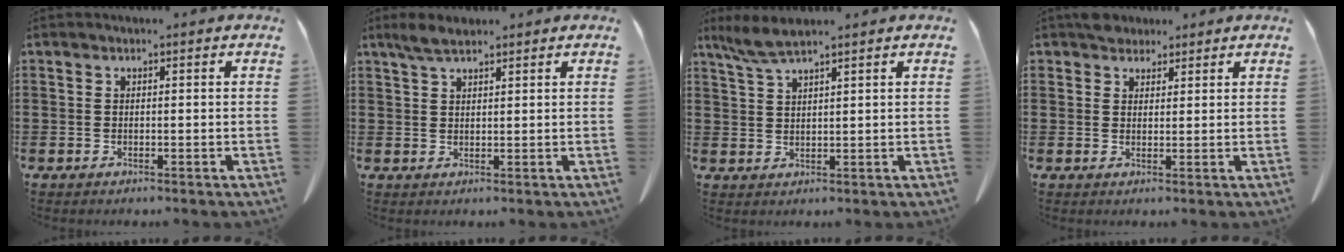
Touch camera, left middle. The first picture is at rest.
{"total": 3.4, "force": [2.5, 1.0, 2.1], "torque": [-0.048, 0.003, 0.046]}
{"total": 3.9, "force": [3.0, 0.5, 2.4], "torque": [-0.055, -0.002, 0.057]}
{"total": 3.0, "force": [2.6, 1.4, 0.4], "torque": [-0.008, 0.004, 0.049]}